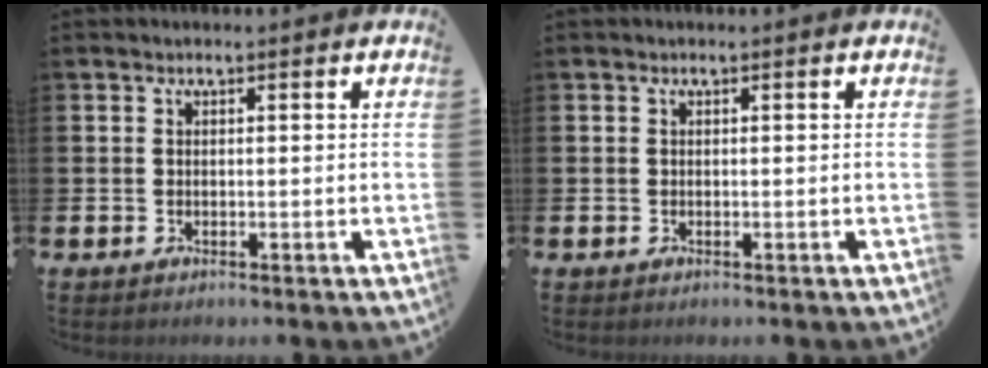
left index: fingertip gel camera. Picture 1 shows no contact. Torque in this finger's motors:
{"motor_torque": [-0.02, -0.02, -0.01, -0.01]}